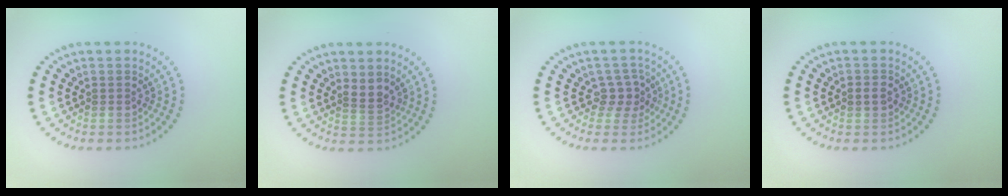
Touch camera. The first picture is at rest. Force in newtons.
{"total": 1.7, "press": 1.3, "slide": 1.1}
{"total": 2.1, "press": 1.5, "slide": 1.4}
{"total": 1.1, "press": 1.1, "slide": 0.2}